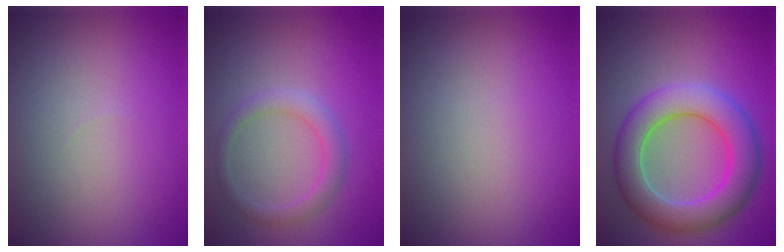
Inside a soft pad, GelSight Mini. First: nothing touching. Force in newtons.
{"total": 2.1, "press": 2.1, "slide": 0.1}
{"total": 0.0}
{"total": 7.0, "press": 7.0, "slide": 0.6}